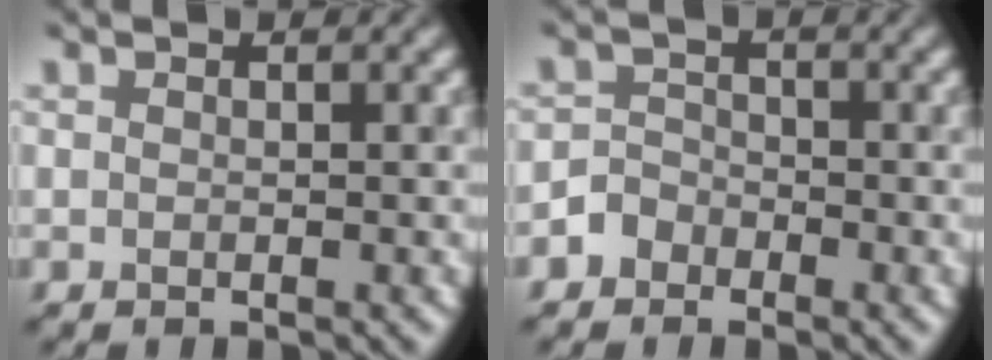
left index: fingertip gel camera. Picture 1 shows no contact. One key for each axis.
{"total": 1.7, "fx": -1.3, "fy": 1.1, "fz": -0.1, "tx": 0.009, "ty": 0.010, "tz": -0.031}